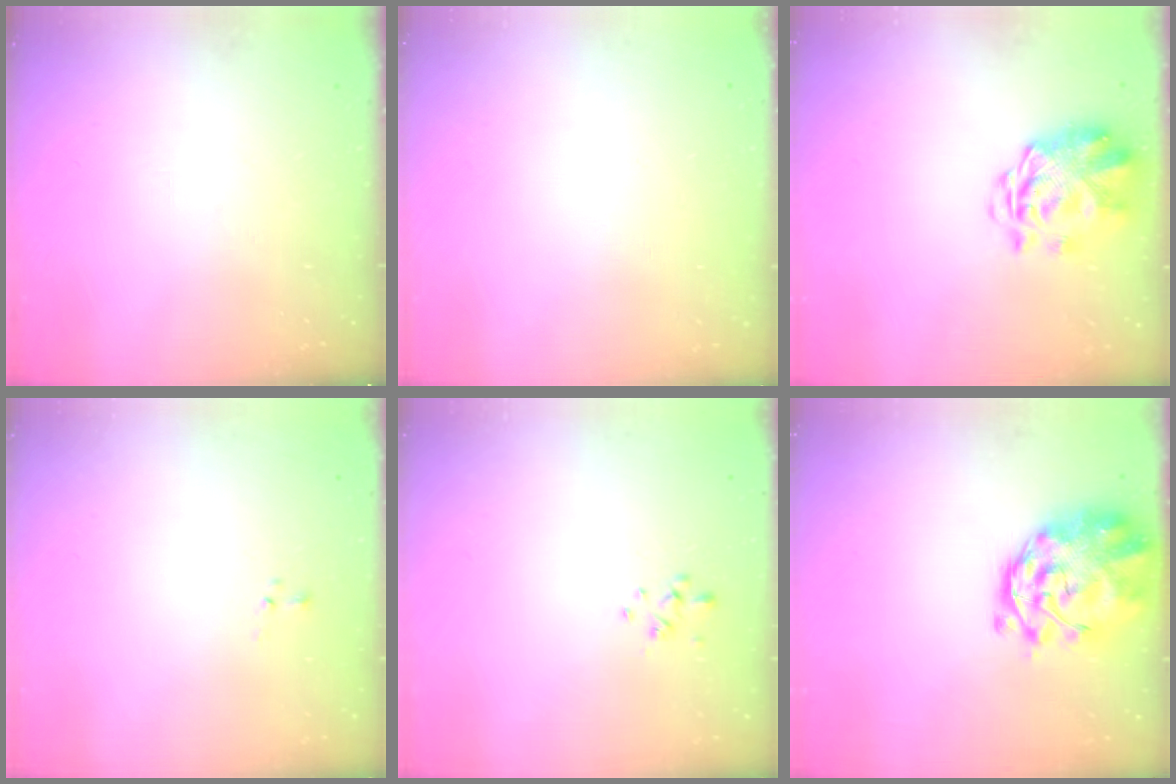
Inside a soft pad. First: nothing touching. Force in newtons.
{"total": 1.8, "press": 1.8, "slide": 0.1}
{"total": 3.2, "press": 2.8, "slide": 1.6}
{"total": 0.0}
{"total": 0.8, "press": 0.6, "slide": 0.4}
{"total": 3.8, "press": 3.6, "slide": 1.2}